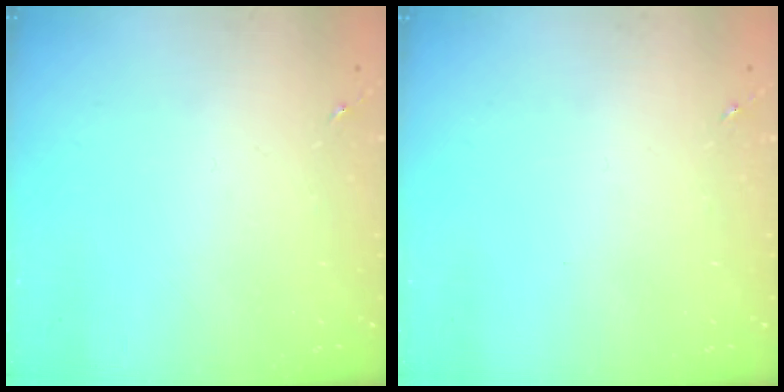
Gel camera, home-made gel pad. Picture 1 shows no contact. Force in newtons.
{"total": 0.0}